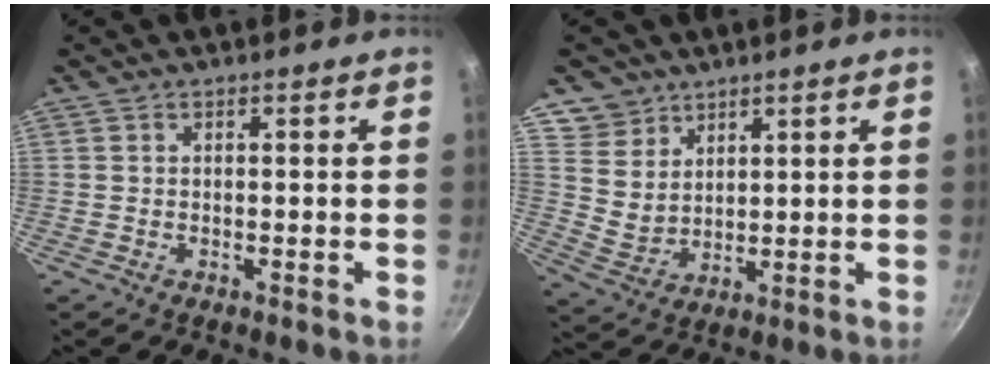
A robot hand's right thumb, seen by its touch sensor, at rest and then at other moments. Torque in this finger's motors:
{"motor_torque": [-0.48, 0.60, -0.42, 0.23, 0.06]}